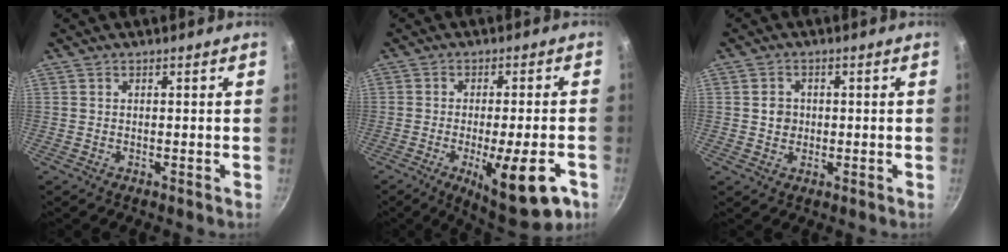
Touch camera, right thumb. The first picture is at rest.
{"total": 14.5, "force": [-5.9, 3.8, 12.7], "torque": [-0.158, 0.005, -0.077]}
{"total": 3.0, "force": [0.1, 2.8, 1.2], "torque": [-0.005, 0.005, -0.001]}